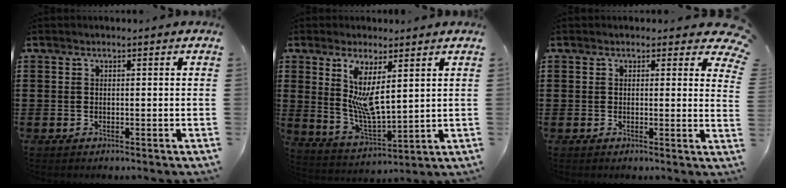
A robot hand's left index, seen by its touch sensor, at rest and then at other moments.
{"total": 7.4, "force": [2.9, 2.3, 6.3], "torque": [-0.145, -0.017, 0.049]}
{"total": 2.1, "force": [1.7, 0.8, 0.9], "torque": [-0.009, -0.006, 0.029]}